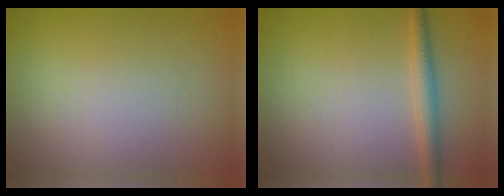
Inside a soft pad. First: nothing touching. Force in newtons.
{"total": 2.3, "press": 2.3, "slide": 0.1}